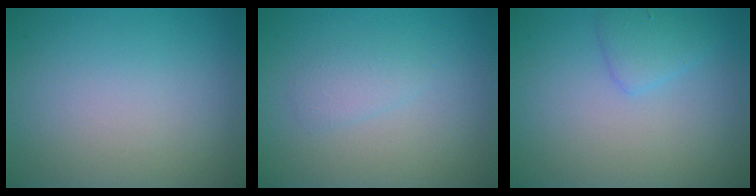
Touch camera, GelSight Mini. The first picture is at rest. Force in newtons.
{"total": 1.4, "press": 1.4, "slide": 0.1}
{"total": 1.9, "press": 1.9, "slide": 0.1}